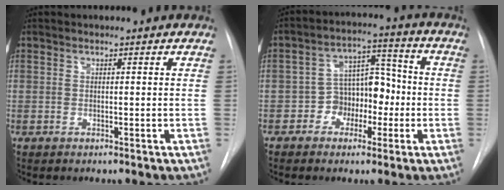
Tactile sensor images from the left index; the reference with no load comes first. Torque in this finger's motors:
{"motor_torque": [0.09, 0.04, 0.07, 0.01]}